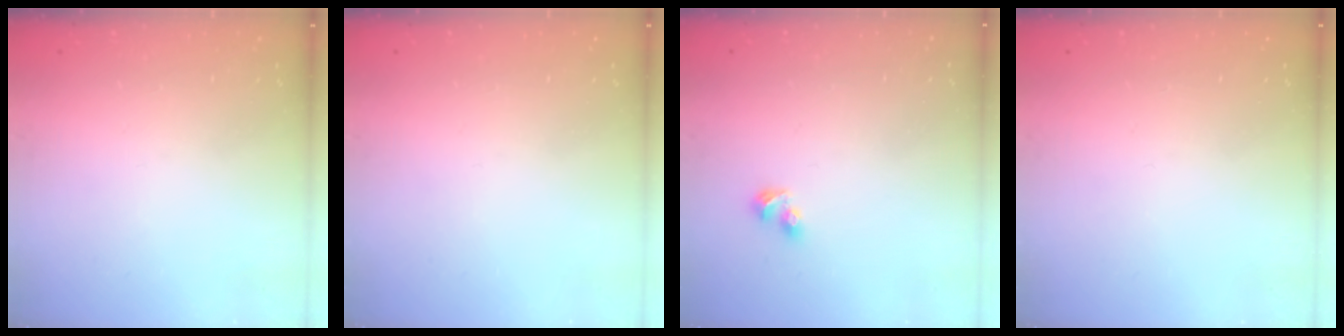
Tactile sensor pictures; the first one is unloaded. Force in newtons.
{"total": 0.0}
{"total": 3.8, "press": 3.8, "slide": 0.3}
{"total": 0.0}